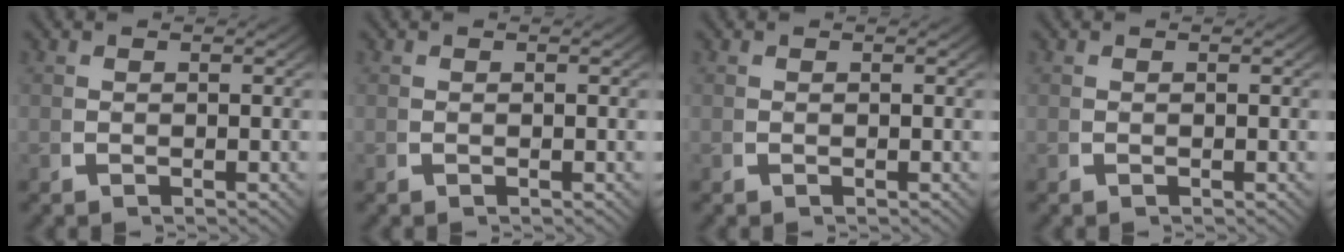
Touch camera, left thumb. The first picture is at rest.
{"total": 0.0}
{"total": 0.0}
{"total": 0.0}